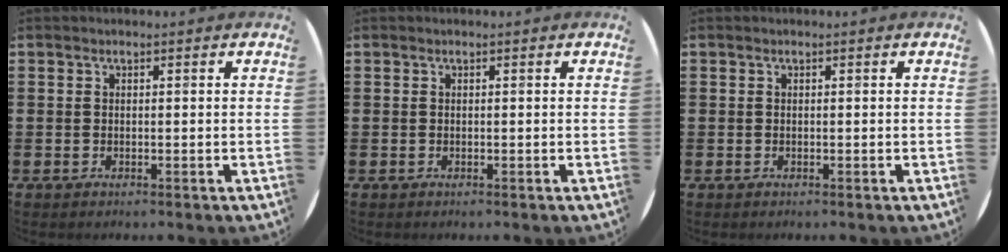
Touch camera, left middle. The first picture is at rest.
{"total": 0.0}
{"total": 0.0}